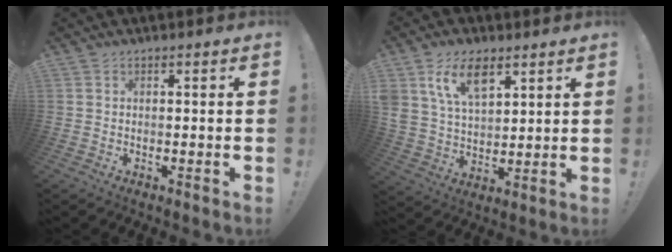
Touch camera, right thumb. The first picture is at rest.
{"total": 12.4, "force": [7.2, 6.9, 7.4], "torque": [-0.130, -0.022, 0.137]}